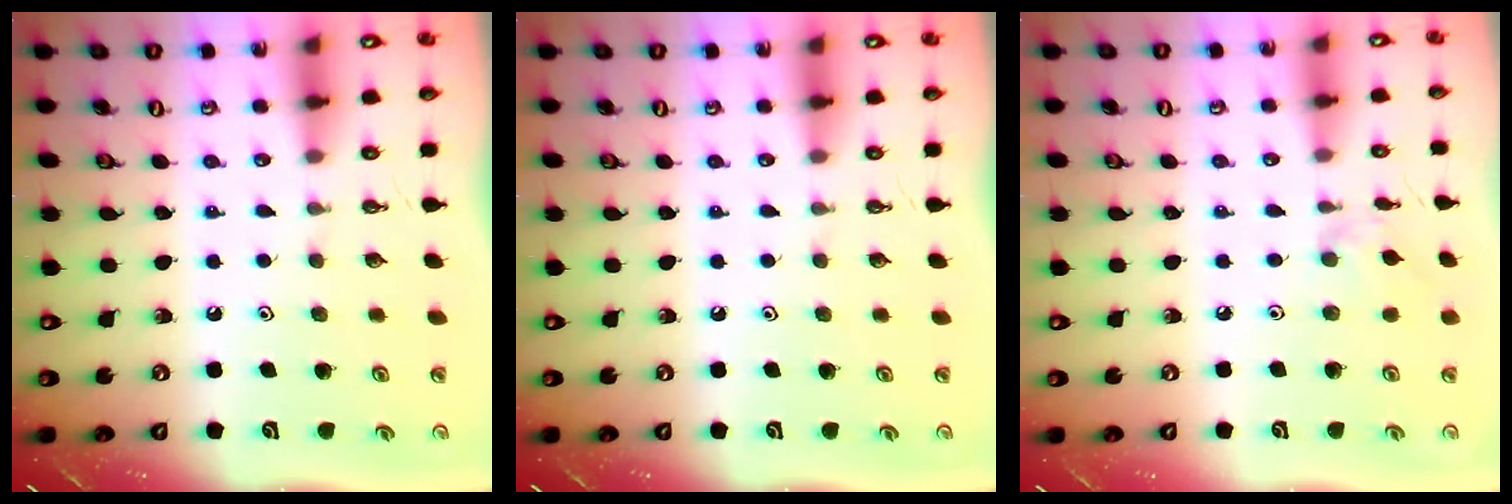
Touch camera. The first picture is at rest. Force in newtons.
{"total": 0.0}
{"total": 2.8, "press": 2.7, "slide": 0.6}